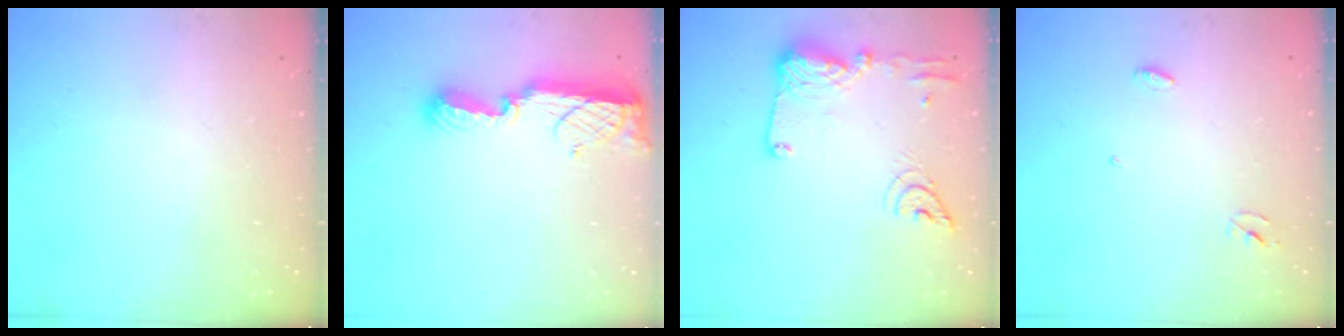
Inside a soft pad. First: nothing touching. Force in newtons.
{"total": 10.8, "press": 10.5, "slide": 2.5}
{"total": 15.6, "press": 15.5, "slide": 1.8}
{"total": 3.3, "press": 3.3, "slide": 0.3}